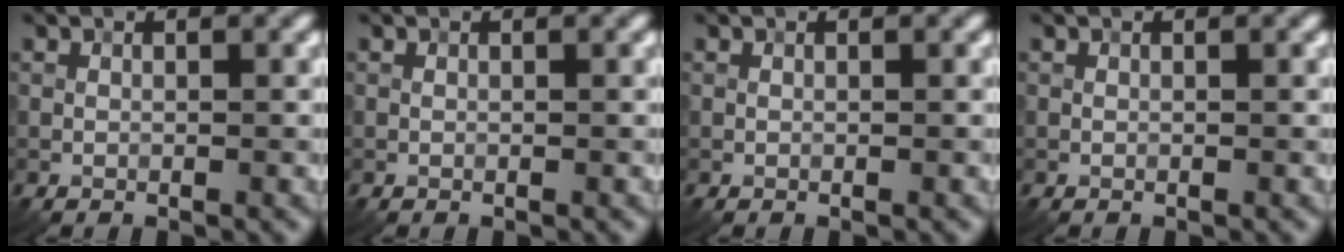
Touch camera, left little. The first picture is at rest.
{"total": 0.0}
{"total": 0.0}
{"total": 0.0}